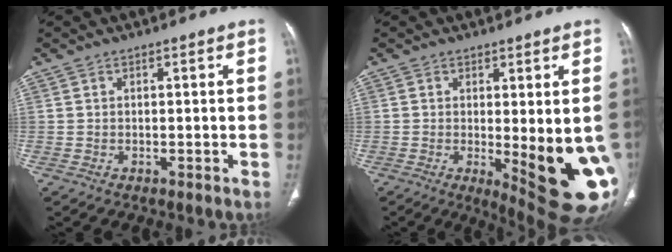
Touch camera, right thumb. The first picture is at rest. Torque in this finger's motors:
{"motor_torque": [1.31, 2.59, 0.28, -0.02, 0.13]}